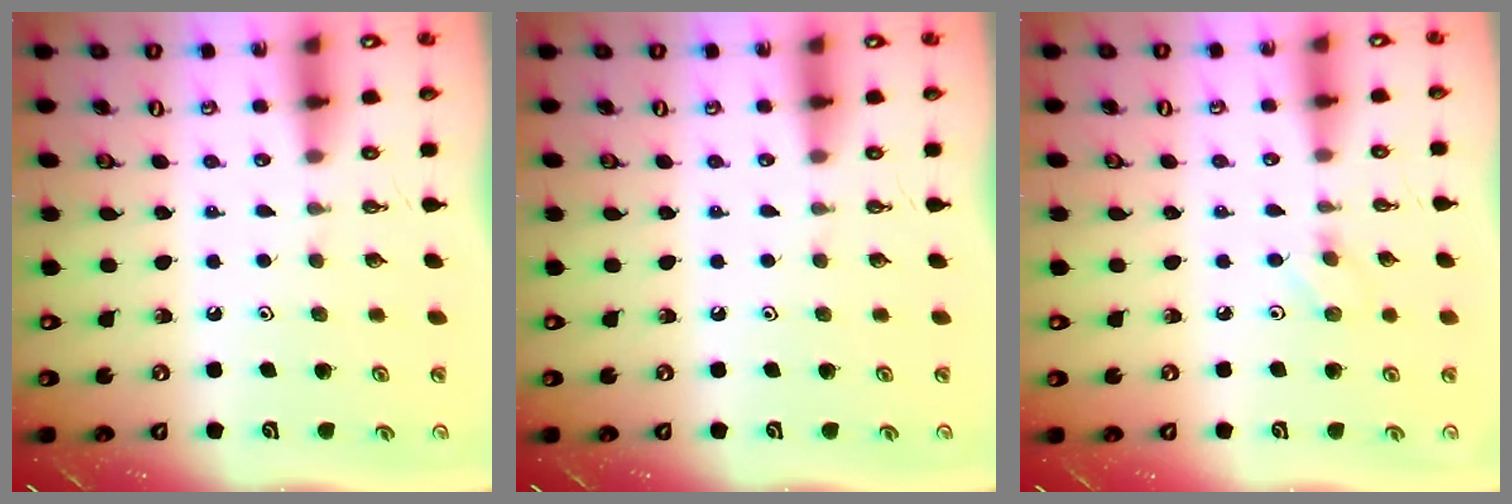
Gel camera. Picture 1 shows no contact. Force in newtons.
{"total": 0.0}
{"total": 3.7, "press": 3.7, "slide": 0.5}